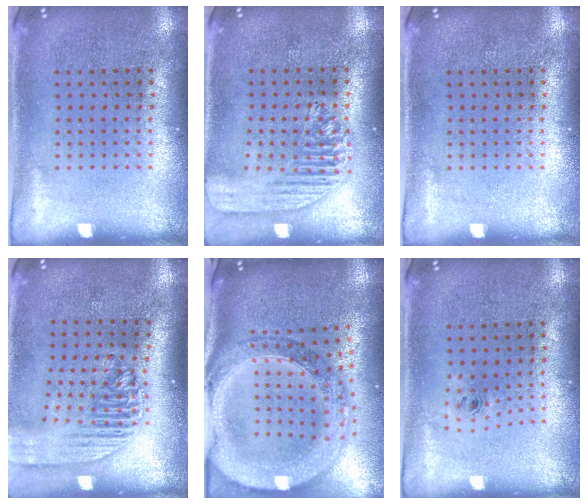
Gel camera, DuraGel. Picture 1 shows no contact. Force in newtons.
{"total": 1.7, "press": 1.5, "slide": 0.7}
{"total": 0.0}
{"total": 2.1, "press": 1.6, "slide": 1.3}
{"total": 2.9, "press": 2.4, "slide": 1.5}
{"total": 0.7, "press": 0.3, "slide": 0.7}